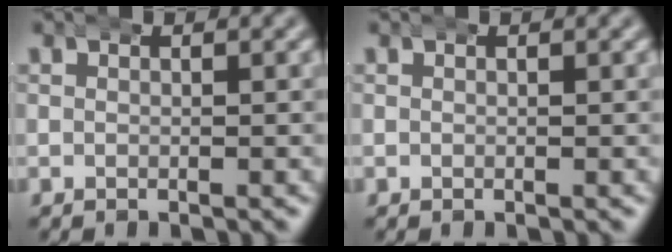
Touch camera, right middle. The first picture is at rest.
{"total": 0.0}